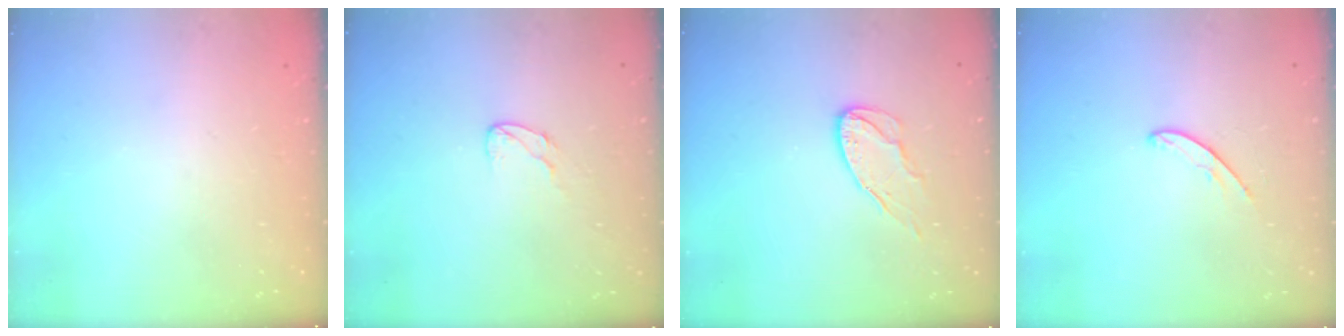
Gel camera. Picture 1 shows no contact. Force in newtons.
{"total": 3.0, "press": 3.0, "slide": 0.2}
{"total": 7.5, "press": 7.5, "slide": 0.2}
{"total": 4.4, "press": 4.4, "slide": 0.3}